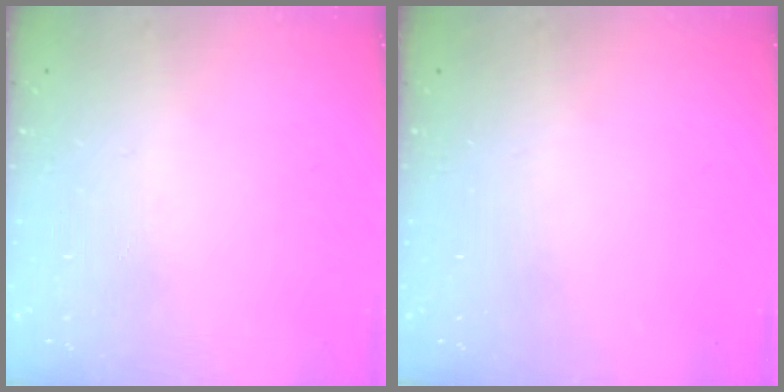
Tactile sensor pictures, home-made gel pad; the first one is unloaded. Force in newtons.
{"total": 0.0}